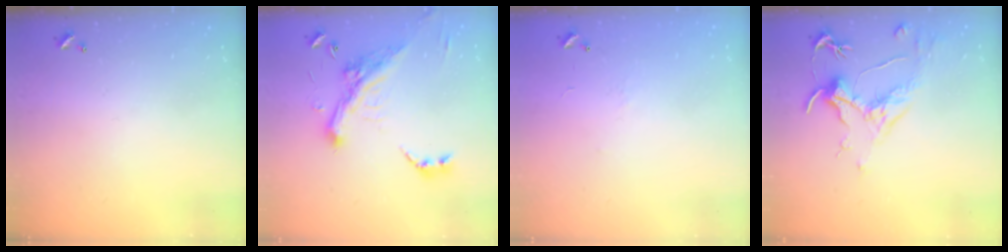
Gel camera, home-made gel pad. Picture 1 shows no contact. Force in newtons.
{"total": 7.7, "press": 7.5, "slide": 2.0}
{"total": 6.4, "press": 6.3, "slide": 0.9}
{"total": 1.7, "press": 1.5, "slide": 0.9}